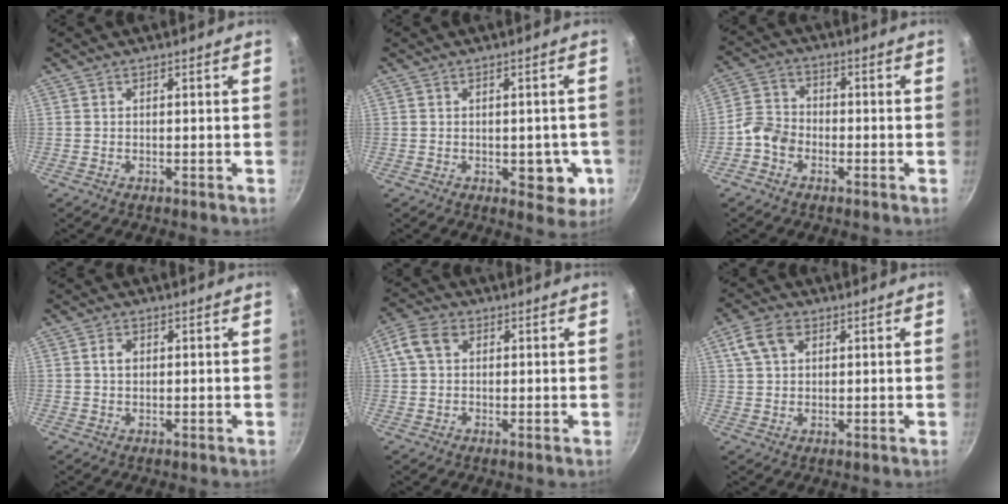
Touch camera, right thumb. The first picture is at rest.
{"total": 6.5, "force": [-1.3, 4.0, 5.0], "torque": [-0.026, 0.002, -0.013]}
{"total": 5.4, "force": [-2.6, 4.1, 2.4], "torque": [-0.030, 0.027, -0.061]}
{"total": 2.0, "force": [0.3, 1.5, 1.3], "torque": [-0.017, 0.005, 0.005]}
{"total": 5.8, "force": [1.1, 4.5, 3.6], "torque": [-0.058, 0.011, 0.010]}
{"total": 6.3, "force": [2.5, 4.3, 4.0], "torque": [-0.068, 0.005, 0.041]}